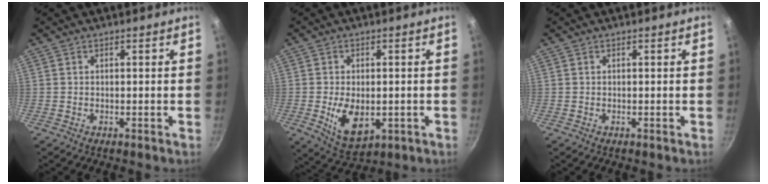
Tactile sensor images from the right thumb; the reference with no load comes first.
{"total": 9.3, "force": [-1.6, 5.6, 7.2], "torque": [-0.109, -0.011, -0.011]}
{"total": 0.0}